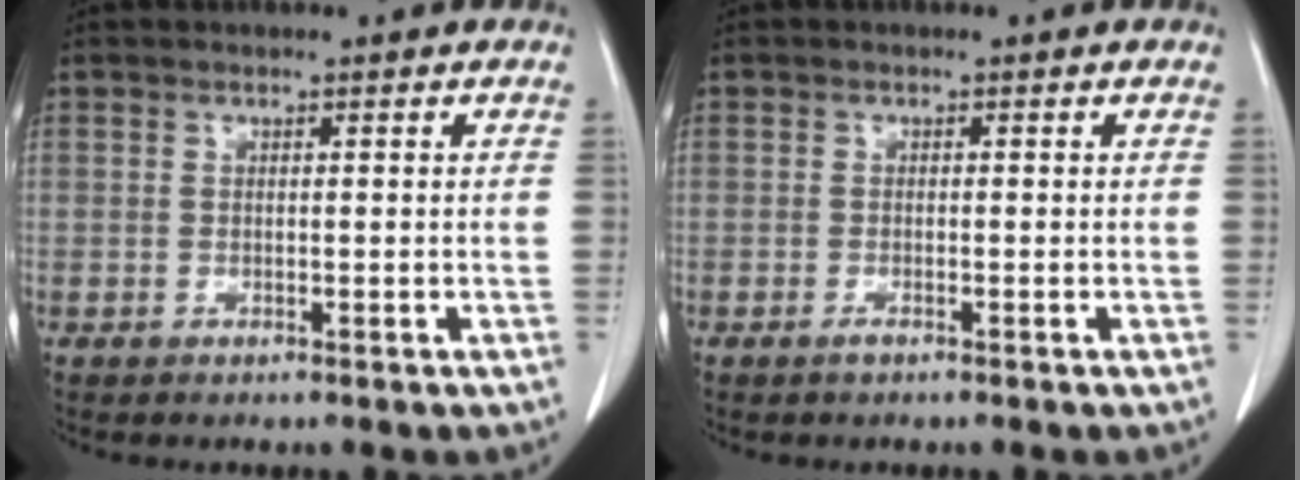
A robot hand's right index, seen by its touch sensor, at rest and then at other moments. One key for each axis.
{"total": 0.7, "fx": -0.5, "fy": 0.0, "fz": 0.5, "tx": -0.014, "ty": -0.002, "tz": -0.006}